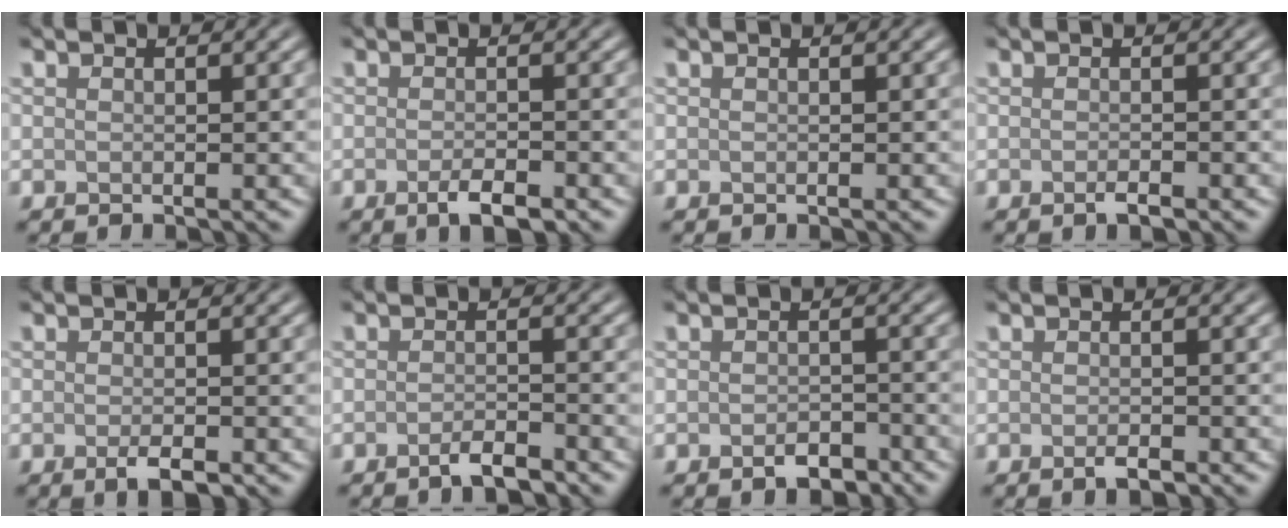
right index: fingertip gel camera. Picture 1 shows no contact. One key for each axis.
{"total": 2.3, "fx": -1.3, "fy": 0.6, "fz": 1.8, "tx": -0.031, "ty": -0.003, "tz": -0.023}
{"total": 0.0}
{"total": 1.0, "fx": -0.6, "fy": 0.2, "fz": 0.8, "tx": -0.014, "ty": -0.002, "tz": -0.010}
{"total": 1.9, "fx": -1.0, "fy": 0.5, "fz": 1.6, "tx": -0.026, "ty": -0.003, "tz": -0.015}
{"total": 2.2, "fx": -1.6, "fy": 0.5, "fz": 1.4, "tx": -0.025, "ty": 0.002, "tz": -0.030}
{"total": 2.2, "fx": -1.4, "fy": 1.2, "fz": 1.3, "tx": -0.019, "ty": 0.000, "tz": -0.023}
{"total": 1.3, "fx": -0.7, "fy": 0.4, "fz": 1.0, "tx": -0.018, "ty": -0.003, "tz": -0.012}